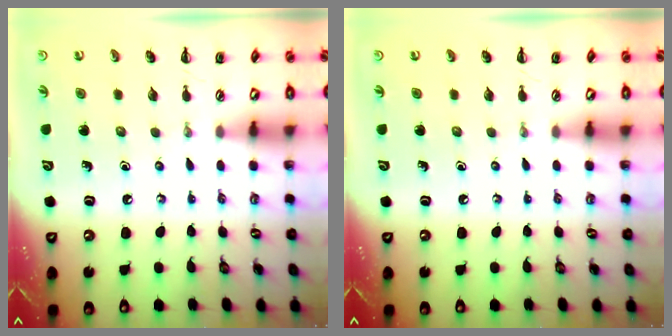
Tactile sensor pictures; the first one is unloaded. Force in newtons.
{"total": 0.0}